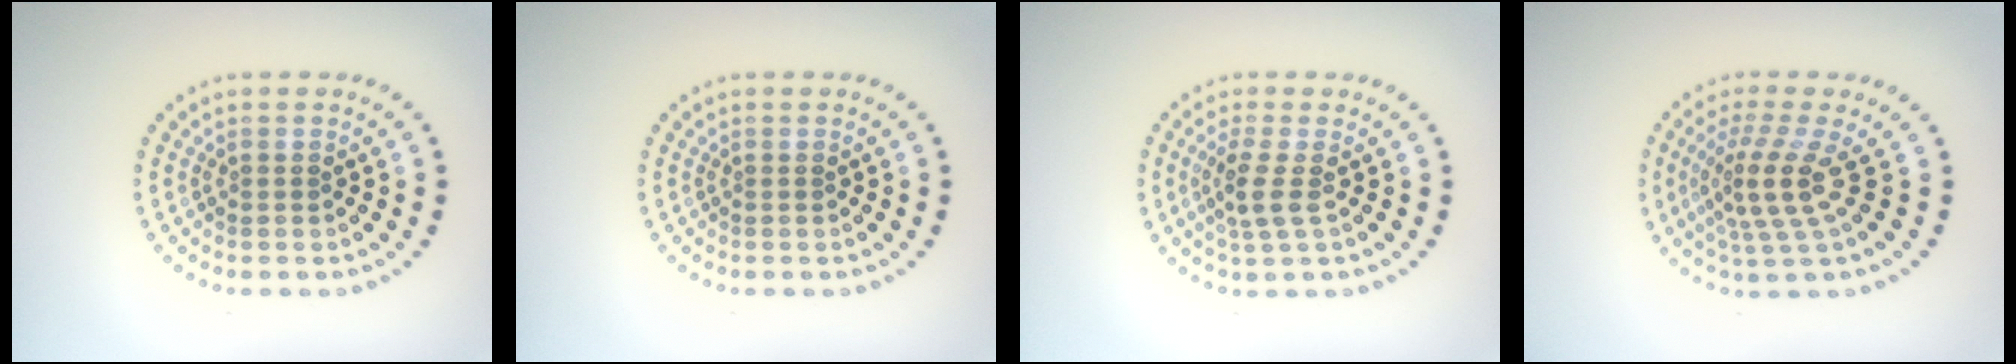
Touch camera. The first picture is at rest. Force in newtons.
{"total": 0.0}
{"total": 2.6, "press": 2.1, "slide": 1.5}
{"total": 4.1, "press": 2.8, "slide": 3.0}